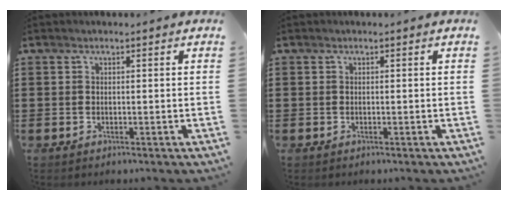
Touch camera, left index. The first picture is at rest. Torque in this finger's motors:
{"motor_torque": [0.05, -0.02, -0.01, -0.01]}